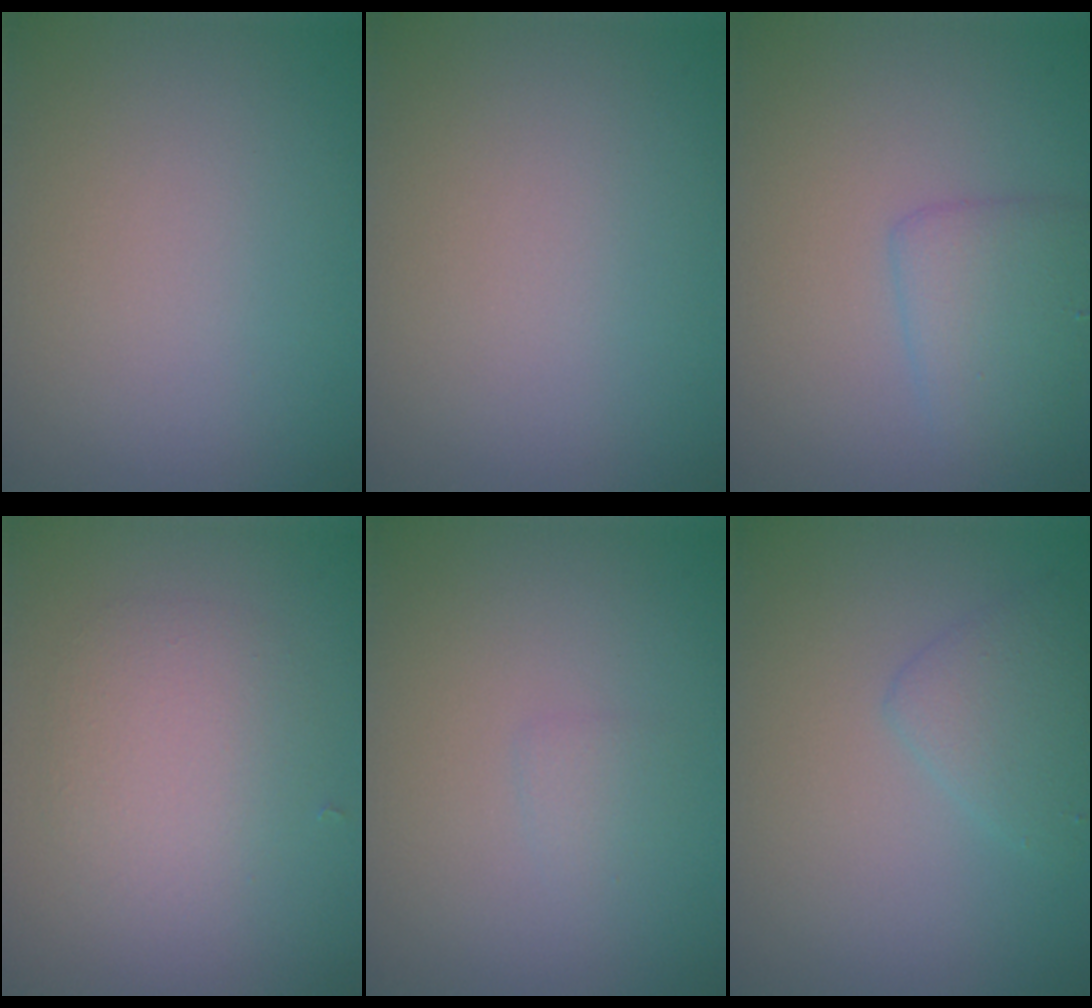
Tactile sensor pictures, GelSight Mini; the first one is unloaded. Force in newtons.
{"total": 0.0}
{"total": 2.9, "press": 2.9, "slide": 0.0}
{"total": 3.0, "press": 3.0, "slide": 0.1}
{"total": 0.8, "press": 0.8, "slide": 0.0}
{"total": 2.1, "press": 2.1, "slide": 0.0}